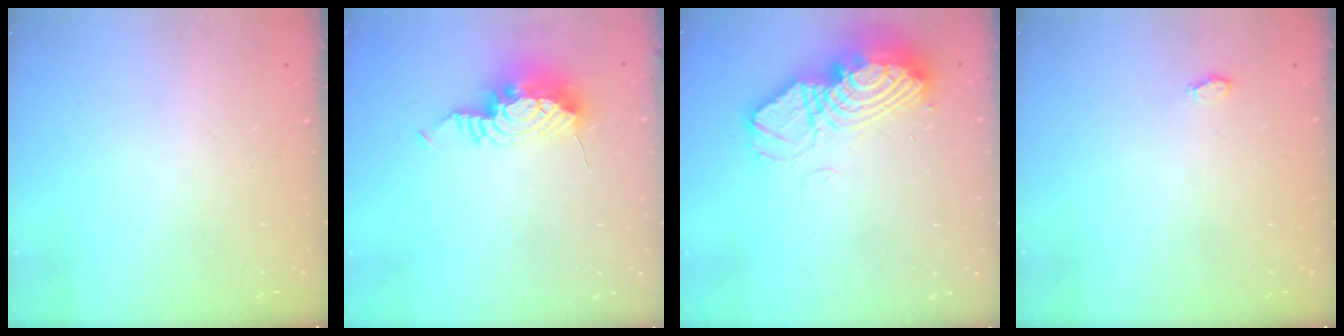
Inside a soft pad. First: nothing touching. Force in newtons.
{"total": 15.8, "press": 12.2, "slide": 10.0}
{"total": 17.5, "press": 17.4, "slide": 2.0}
{"total": 3.5, "press": 3.5, "slide": 0.5}